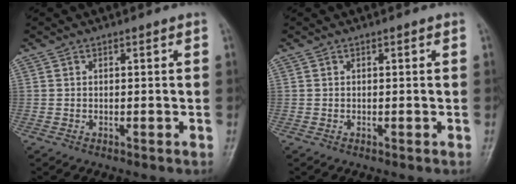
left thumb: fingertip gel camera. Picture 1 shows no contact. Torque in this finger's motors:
{"motor_torque": [0.00, 0.00, 0.00, -0.07, 0.01]}